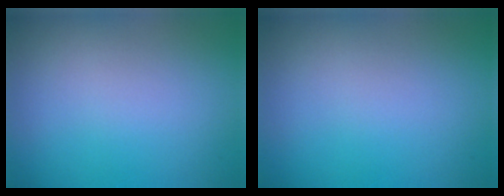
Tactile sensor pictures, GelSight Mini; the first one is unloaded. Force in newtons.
{"total": 0.0}